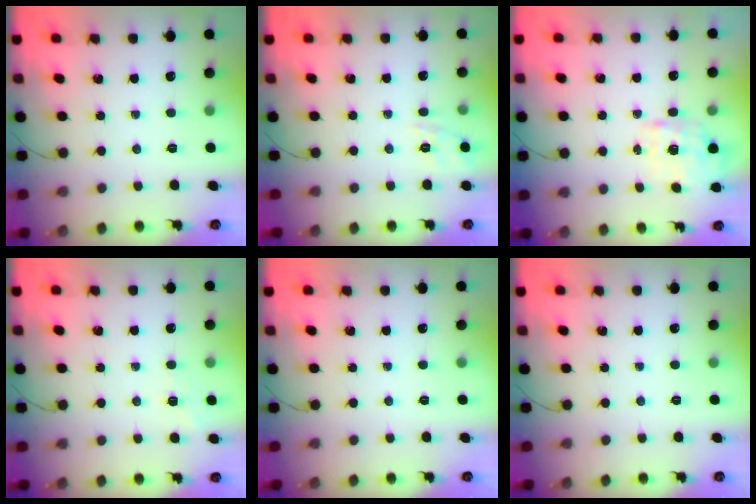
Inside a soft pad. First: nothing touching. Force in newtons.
{"total": 10.1, "press": 10.0, "slide": 1.5}
{"total": 1.9, "press": 1.8, "slide": 0.5}
{"total": 1.7, "press": 1.0, "slide": 1.3}
{"total": 0.0}
{"total": 0.0}